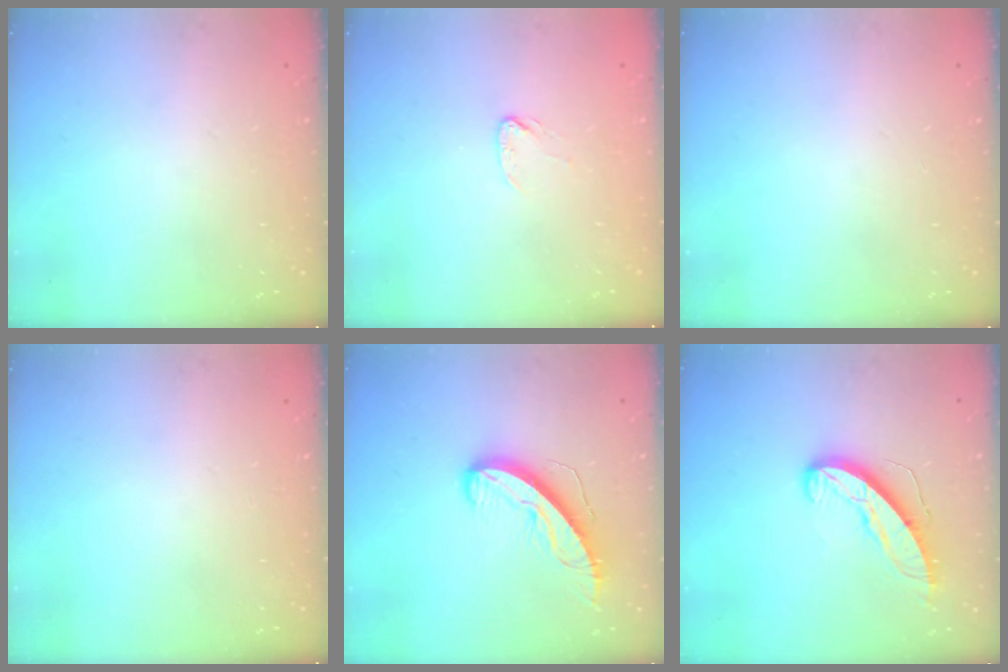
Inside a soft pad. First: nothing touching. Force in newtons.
{"total": 3.1, "press": 3.1, "slide": 0.4}
{"total": 0.0}
{"total": 0.0}
{"total": 11.0, "press": 10.9, "slide": 1.2}
{"total": 9.8, "press": 9.8, "slide": 0.4}